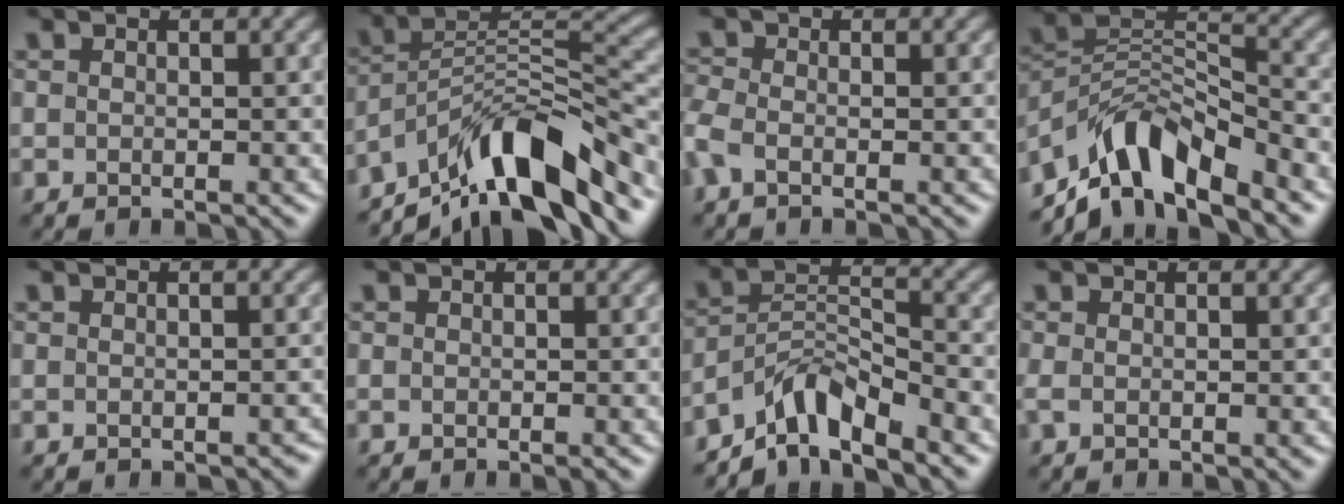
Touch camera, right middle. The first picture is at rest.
{"total": 10.6, "force": [-7.8, 2.8, 6.5], "torque": [-0.100, 0.016, -0.142]}
{"total": 1.6, "force": [-1.0, 0.6, 1.1], "torque": [-0.032, -0.004, -0.027]}
{"total": 7.8, "force": [-6.1, 3.0, 4.0], "torque": [-0.052, 0.008, -0.117]}
{"total": 0.7, "force": [-0.7, 0.1, 0.2], "torque": [0.000, 0.003, -0.007]}
{"total": 0.7, "force": [-0.3, 0.2, 0.6], "torque": [-0.001, -0.002, -0.004]}
{"total": 5.6, "force": [-4.8, 1.3, 2.5], "torque": [-0.037, 0.010, -0.090]}
{"total": 0.9, "force": [-0.1, 0.2, 0.9], "torque": [-0.019, 0.000, 0.000]}